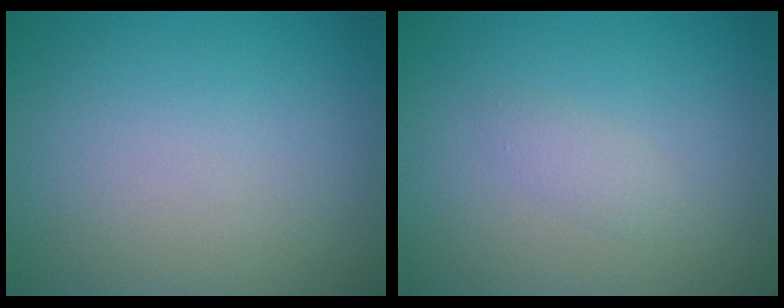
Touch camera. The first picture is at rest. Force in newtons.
{"total": 1.0, "press": 1.0, "slide": 0.1}